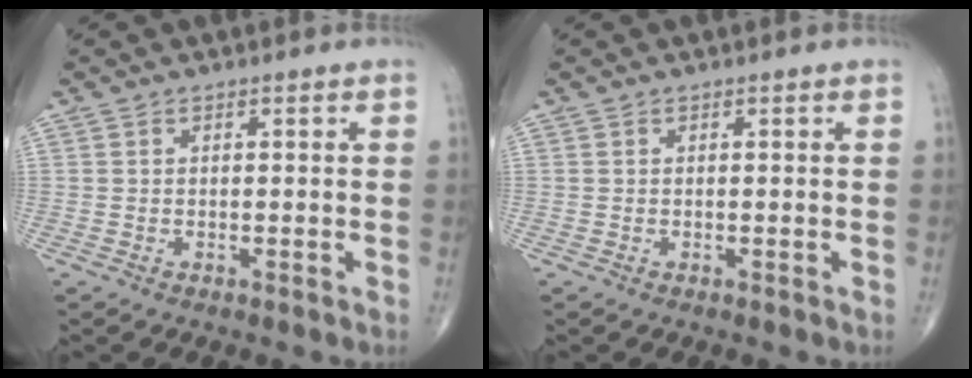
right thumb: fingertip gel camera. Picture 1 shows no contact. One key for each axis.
{"total": 0.0}